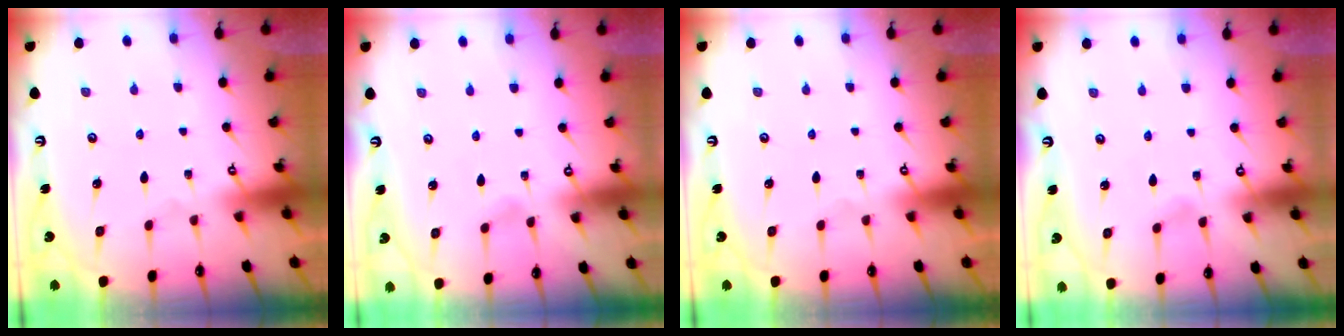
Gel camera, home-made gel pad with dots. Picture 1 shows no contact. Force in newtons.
{"total": 0.9, "press": 0.9, "slide": 0.1}
{"total": 0.0}
{"total": 0.9, "press": 0.9, "slide": 0.1}